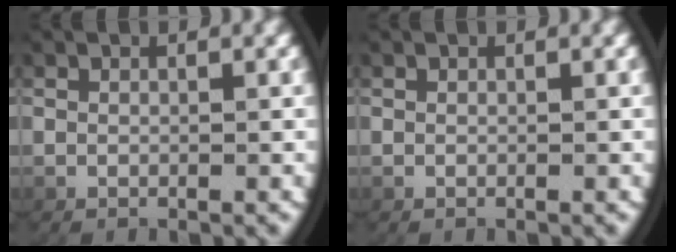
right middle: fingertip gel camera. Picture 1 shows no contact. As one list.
[{"total": 0.0}]